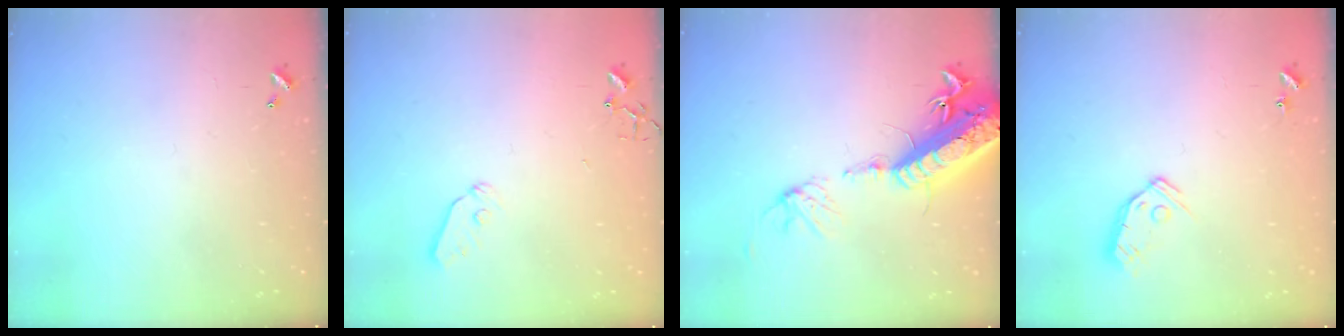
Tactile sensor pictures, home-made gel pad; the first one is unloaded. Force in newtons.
{"total": 5.8, "press": 5.8, "slide": 0.8}
{"total": 21.7, "press": 21.1, "slide": 4.7}
{"total": 8.3, "press": 8.3, "slide": 0.5}